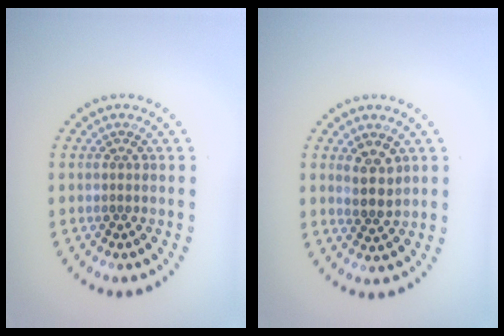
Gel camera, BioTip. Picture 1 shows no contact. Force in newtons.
{"total": 2.2, "press": 2.0, "slide": 1.0}